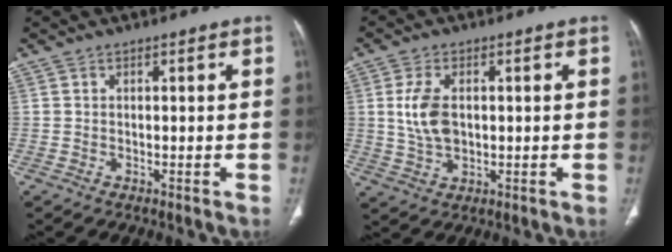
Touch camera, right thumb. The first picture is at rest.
{"total": 7.1, "force": [0.8, 4.3, 5.5], "torque": [-0.112, -0.001, 0.020]}